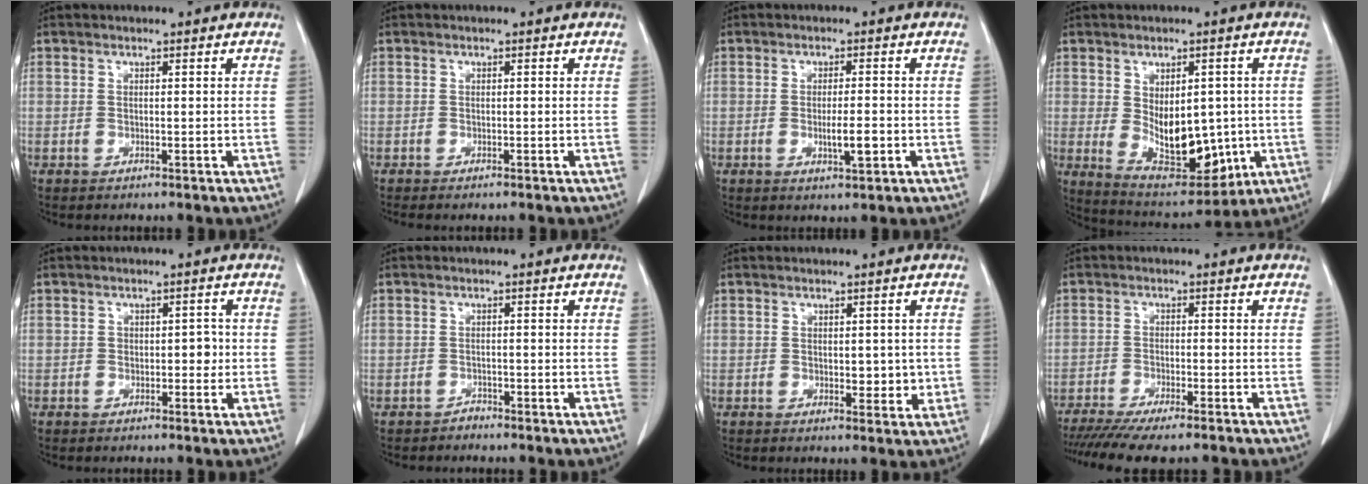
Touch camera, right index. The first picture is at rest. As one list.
[{"total": 1.5, "force": [-1.2, 0.1, 0.9], "torque": [-0.012, -0.002, -0.015]}, {"total": 4.0, "force": [-1.1, 0.6, 3.8], "torque": [-0.065, -0.004, -0.015]}, {"total": 12.7, "force": [-1.1, 6.7, 10.8], "torque": [-0.175, -0.010, 0.010]}, {"total": 2.3, "force": [-0.3, 1.5, 1.7], "torque": [-0.016, 0.007, -0.005]}, {"total": 1.0, "force": [-0.9, 0.3, -0.2], "torque": [0.006, 0.000, -0.020]}, {"total": 3.5, "force": [-0.1, 2.0, 2.9], "torque": [-0.030, -0.004, 0.003]}, {"total": 12.4, "force": [-10.4, 1.2, 6.5], "torque": [-0.092, -0.019, -0.157]}]